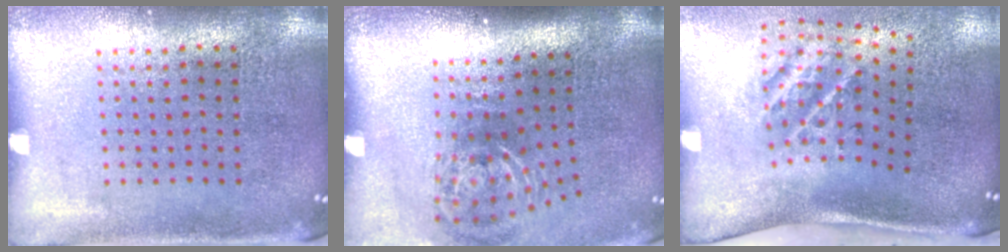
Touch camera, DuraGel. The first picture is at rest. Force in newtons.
{"total": 1.8, "press": 1.3, "slide": 1.3}
{"total": 2.3, "press": 1.3, "slide": 1.9}